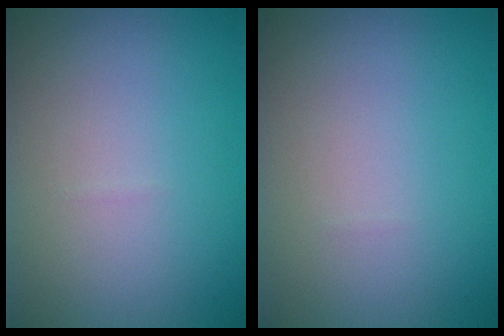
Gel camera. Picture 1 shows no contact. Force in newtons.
{"total": 0.0}